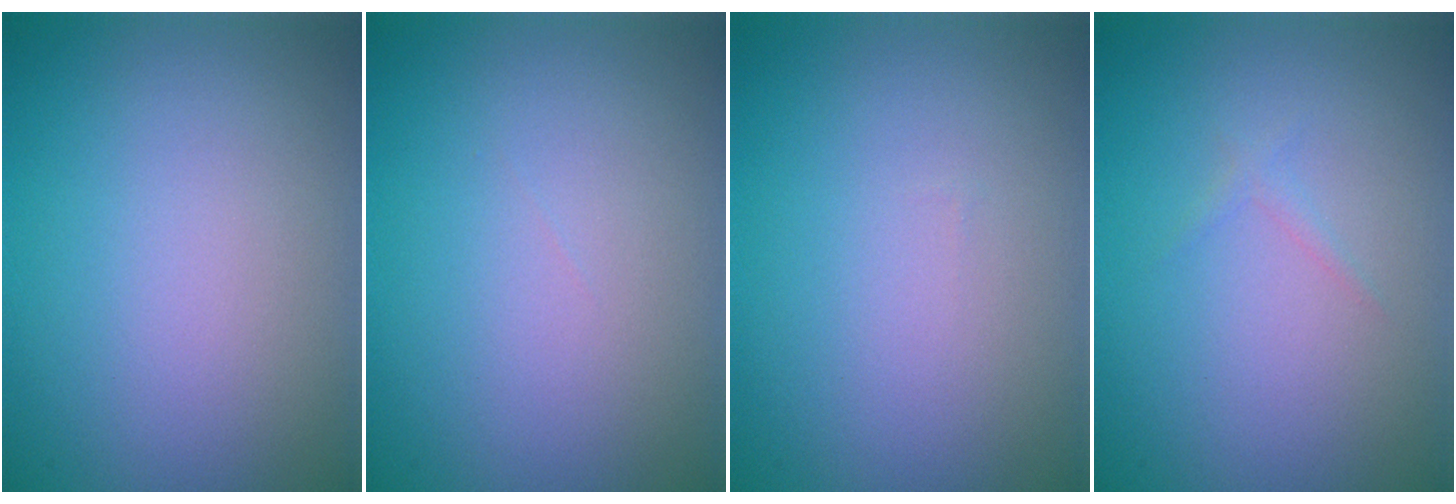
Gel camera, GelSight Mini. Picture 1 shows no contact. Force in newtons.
{"total": 0.0}
{"total": 0.0}
{"total": 0.7, "press": 0.7, "slide": 0.0}